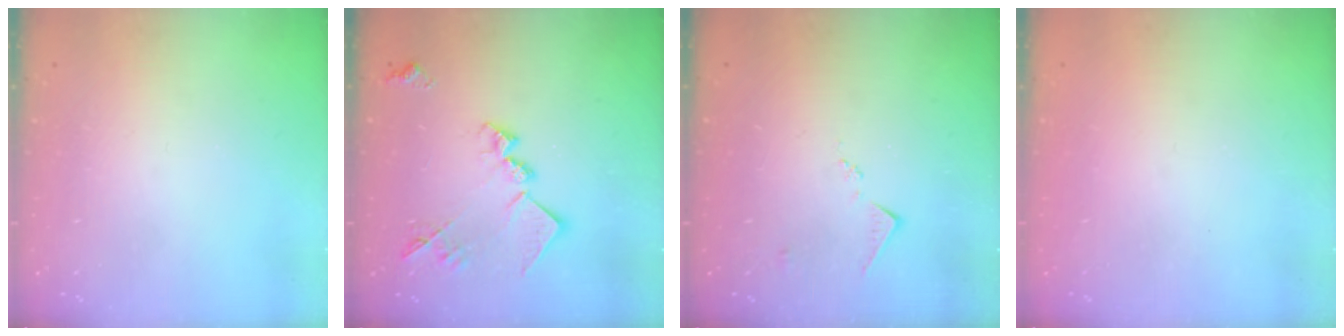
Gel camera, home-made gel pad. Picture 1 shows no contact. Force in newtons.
{"total": 15.2, "press": 15.2, "slide": 0.8}
{"total": 5.1, "press": 5.0, "slide": 0.6}
{"total": 1.0, "press": 1.0, "slide": 0.1}